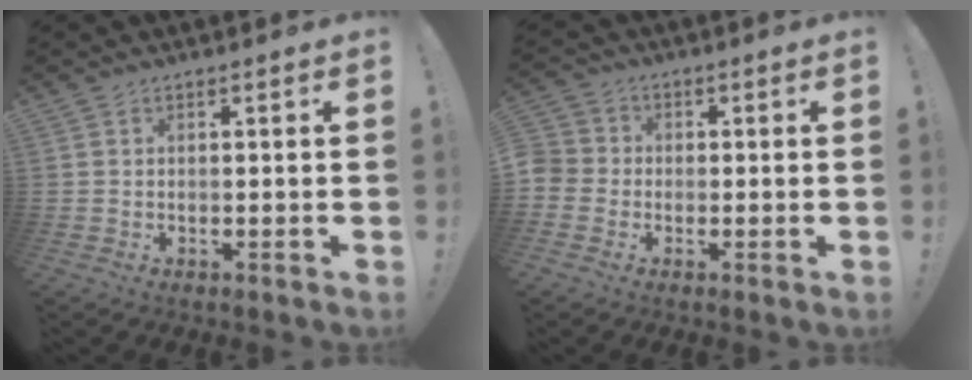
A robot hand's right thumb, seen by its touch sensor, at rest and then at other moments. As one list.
[{"total": 3.9, "force": [-1.5, 3.5, 1.2], "torque": [-0.024, 0.014, -0.028]}]